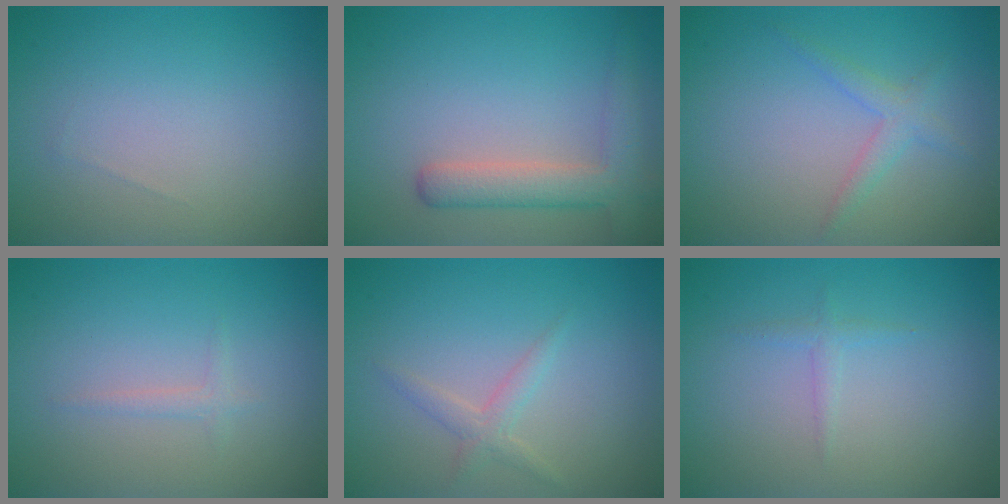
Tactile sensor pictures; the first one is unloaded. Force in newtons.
{"total": 3.8, "press": 3.7, "slide": 0.3}
{"total": 1.8, "press": 1.8, "slide": 0.1}
{"total": 0.9, "press": 0.9, "slide": 0.1}
{"total": 1.5, "press": 1.5, "slide": 0.1}
{"total": 0.9, "press": 0.9, "slide": 0.0}